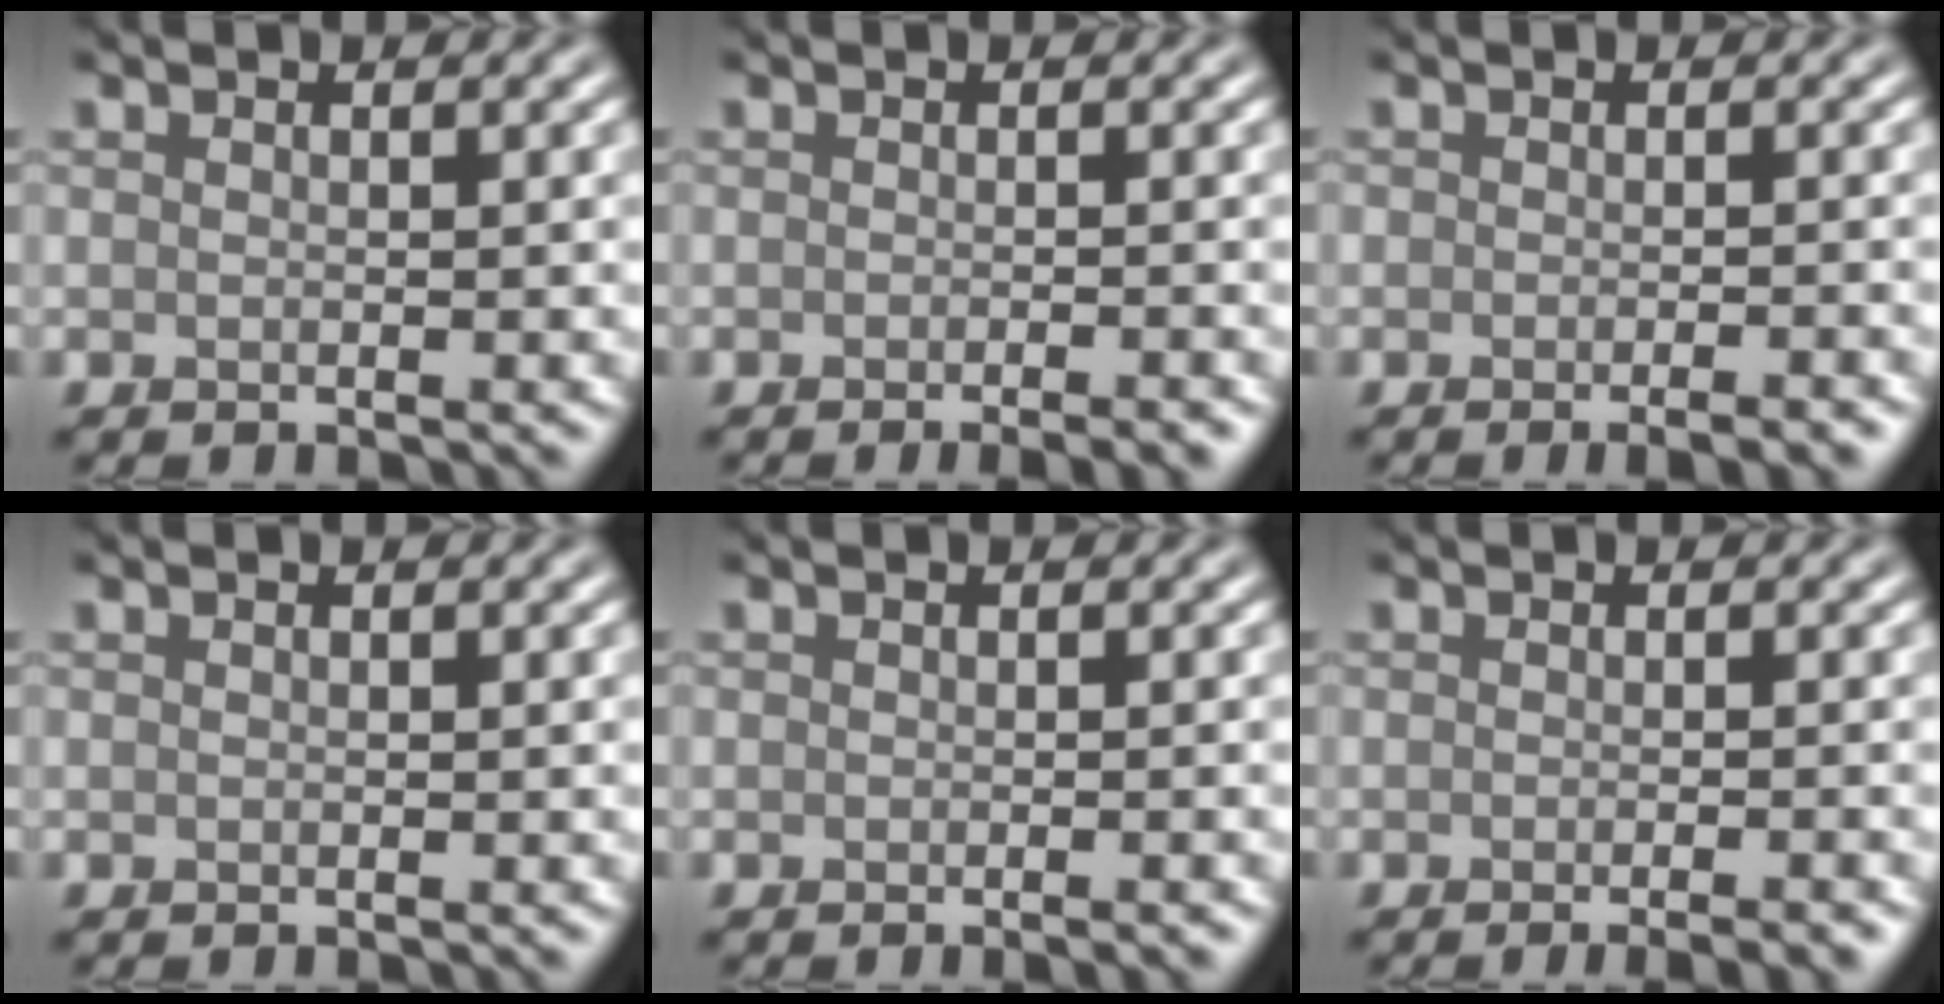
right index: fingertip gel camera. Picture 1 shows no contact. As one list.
[{"total": 2.5, "force": [-1.5, 0.6, 1.9], "torque": [-0.012, 0.000, -0.017]}, {"total": 2.5, "force": [-1.6, 0.5, 1.8], "torque": [-0.019, -0.001, -0.017]}, {"total": 0.0}, {"total": 0.8, "force": [-0.5, 0.1, 0.7], "torque": [-0.008, -0.002, -0.006]}, {"total": 2.9, "force": [-1.6, 0.8, 2.3], "torque": [-0.009, 0.004, -0.018]}]